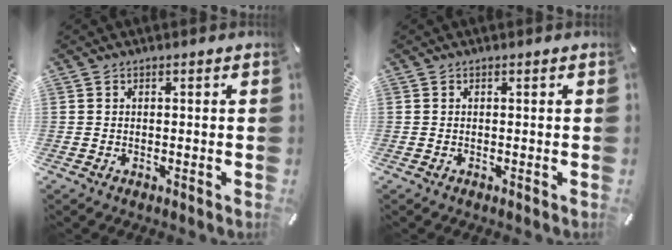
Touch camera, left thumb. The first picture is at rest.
{"total": 0.0}